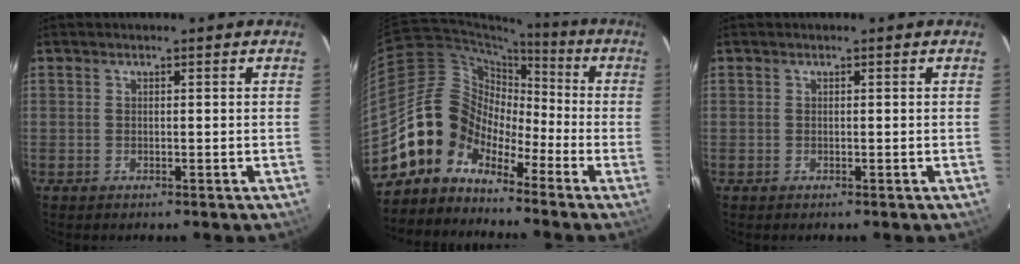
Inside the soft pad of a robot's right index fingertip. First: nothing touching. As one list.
[{"total": 9.8, "force": [-6.1, 7.3, 1.9], "torque": [-0.040, 0.044, -0.137]}, {"total": 0.0}]